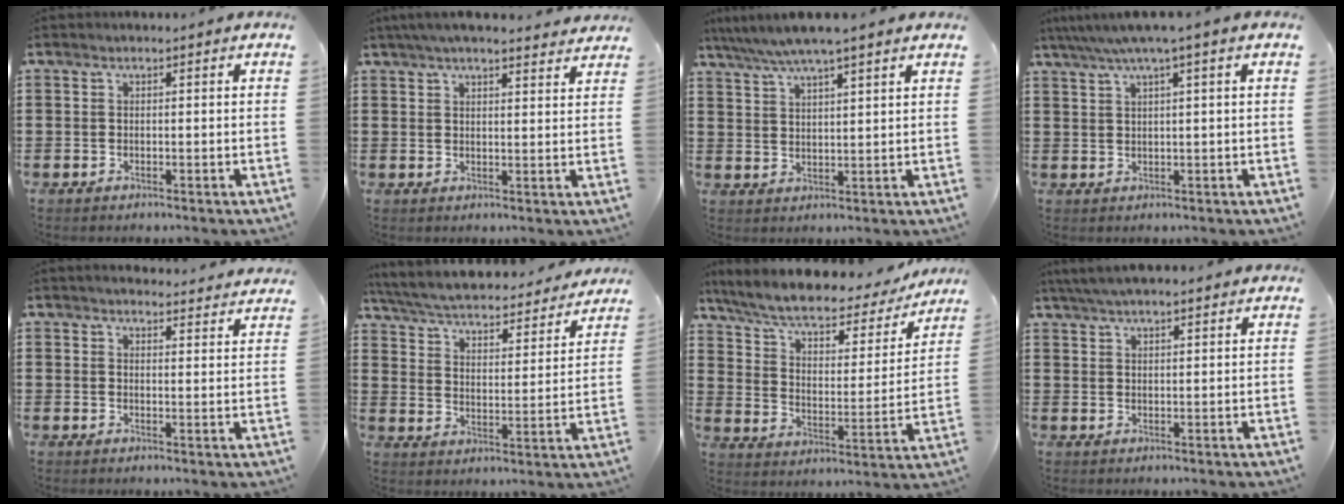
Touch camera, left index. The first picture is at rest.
{"total": 4.5, "force": [4.1, 0.6, 1.7], "torque": [-0.044, -0.004, 0.076]}
{"total": 4.9, "force": [4.1, 0.0, 2.8], "torque": [-0.065, -0.014, 0.070]}
{"total": 3.4, "force": [1.6, -0.3, 3.0], "torque": [-0.060, -0.001, 0.026]}
{"total": 3.0, "force": [3.0, -0.1, 0.3], "torque": [-0.006, -0.017, 0.052]}
{"total": 4.7, "force": [4.5, 0.2, 1.2], "torque": [-0.048, -0.035, 0.071]}
{"total": 7.2, "force": [5.8, 1.8, 4.0], "torque": [-0.101, -0.033, 0.095]}
{"total": 4.2, "force": [3.7, 0.4, 1.8], "torque": [-0.045, 0.000, 0.069]}